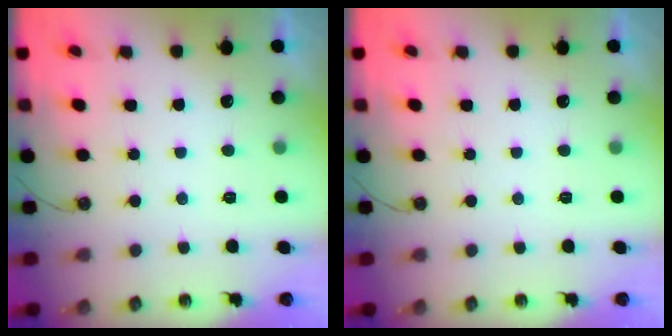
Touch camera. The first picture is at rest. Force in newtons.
{"total": 0.0}